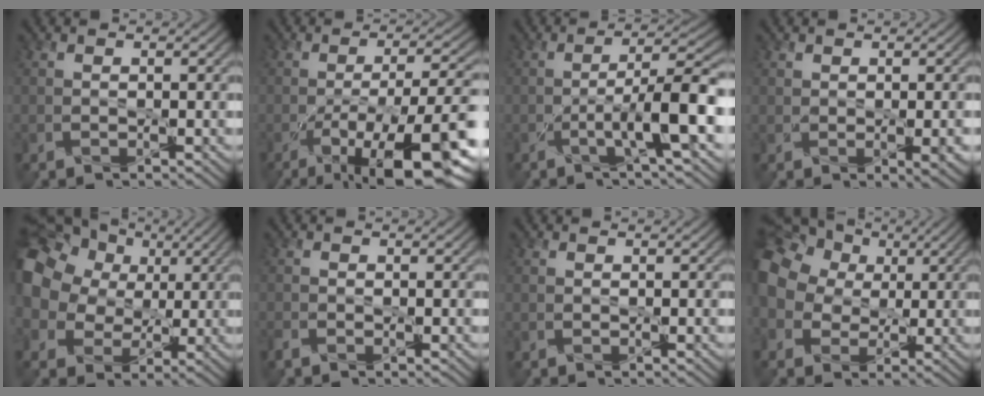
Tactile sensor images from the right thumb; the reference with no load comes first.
{"total": 13.8, "force": [-6.5, 3.9, 11.5], "torque": [-0.181, -0.011, -0.103]}
{"total": 7.4, "force": [-2.4, 0.9, 6.9], "torque": [-0.108, 0.013, -0.051]}
{"total": 2.9, "force": [-0.1, 1.4, 2.5], "torque": [-0.041, -0.007, 0.006]}
{"total": 16.8, "force": [5.2, 13.0, 9.2], "torque": [-0.274, 0.034, 0.096]}
{"total": 1.1, "force": [-0.9, 0.3, 0.5], "torque": [-0.017, -0.004, -0.021]}
{"total": 0.0}
{"total": 17.1, "force": [3.1, 14.1, 9.1], "torque": [-0.278, 0.013, 0.036]}